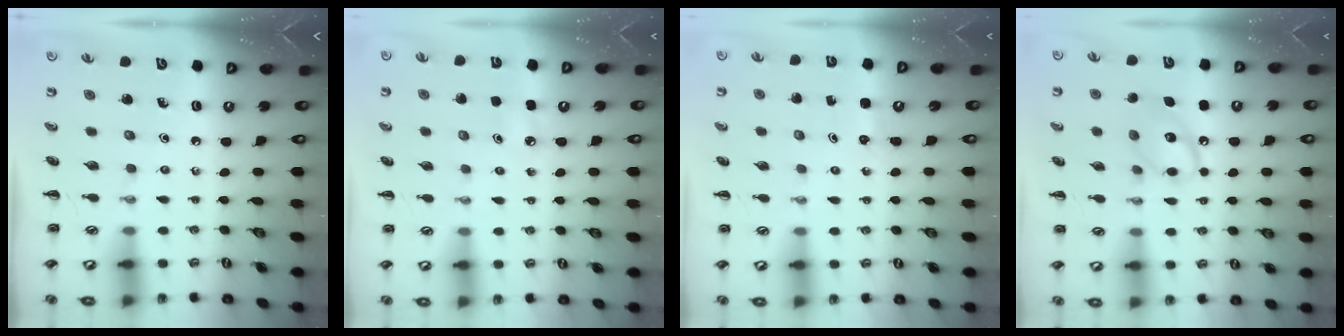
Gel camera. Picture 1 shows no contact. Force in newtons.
{"total": 4.7, "press": 4.5, "slide": 1.4}
{"total": 2.4, "press": 2.3, "slide": 0.7}
{"total": 11.7, "press": 11.7, "slide": 1.0}